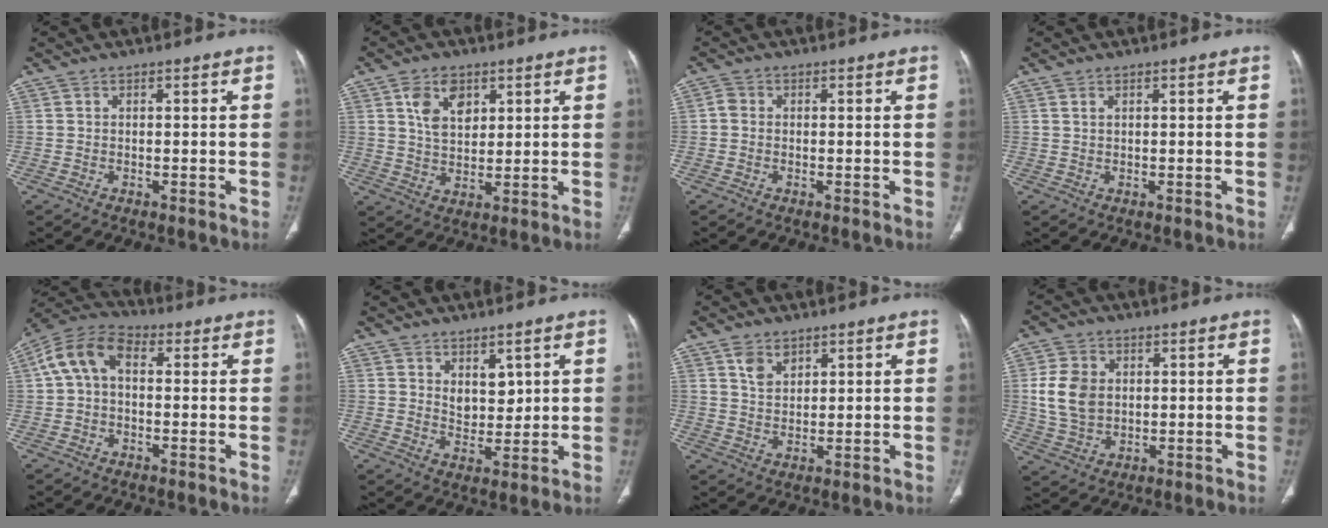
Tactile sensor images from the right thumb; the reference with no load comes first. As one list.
[{"total": 7.3, "force": [3.3, 4.6, 4.7], "torque": [-0.063, -0.017, 0.063]}, {"total": 1.5, "force": [0.0, 1.2, 0.8], "torque": [-0.010, 0.002, -0.005]}, {"total": 0.8, "force": [0.5, 0.3, 0.4], "torque": [-0.008, 0.002, 0.012]}, {"total": 9.4, "force": [1.2, 6.2, 7.0], "torque": [-0.131, 0.031, 0.010]}, {"total": 5.0, "force": [2.1, 3.2, 3.2], "torque": [-0.030, -0.021, 0.044]}, {"total": 4.3, "force": [2.6, 2.7, 2.0], "torque": [-0.022, -0.018, 0.054]}, {"total": 8.6, "force": [1.3, 6.5, 5.5], "torque": [-0.093, -0.003, 0.031]}]